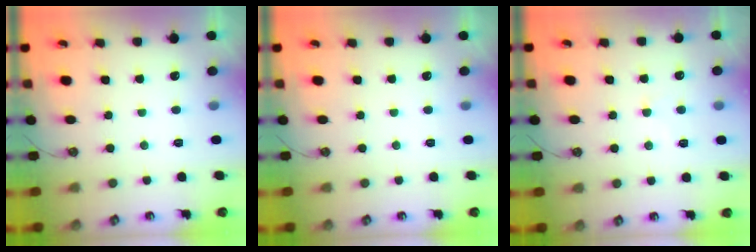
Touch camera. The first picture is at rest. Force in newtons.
{"total": 0.0}
{"total": 0.0}